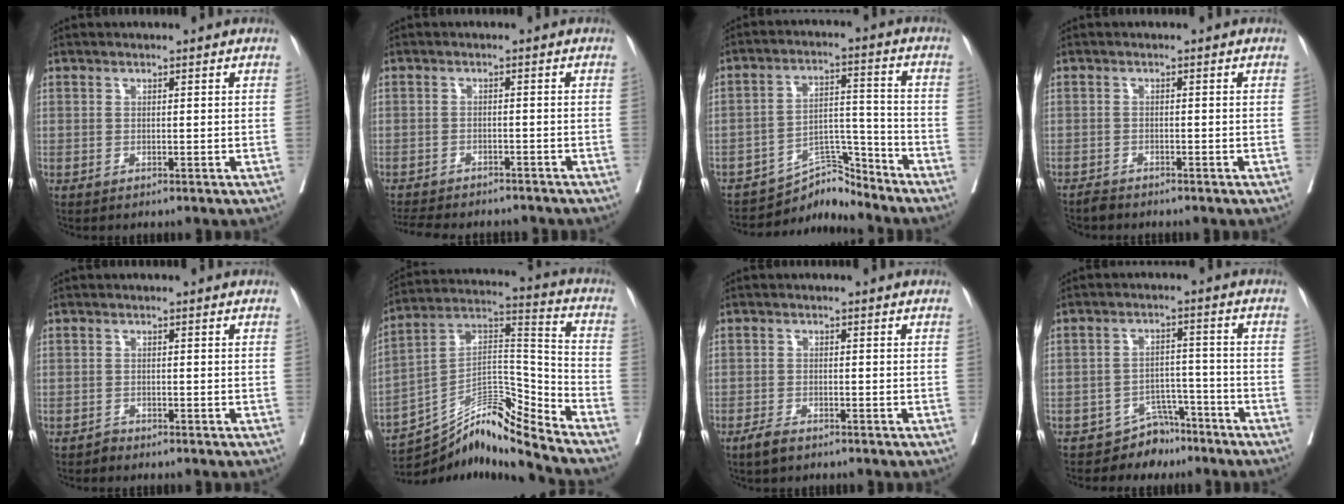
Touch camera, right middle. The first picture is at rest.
{"total": 11.4, "force": [-10.3, 2.9, 4.0], "torque": [-0.073, -0.005, -0.135]}
{"total": 6.7, "force": [-6.7, 0.8, -0.7], "torque": [0.016, 0.041, -0.112]}
{"total": 1.7, "force": [-1.7, 0.2, -0.1], "torque": [0.001, -0.006, -0.030]}
{"total": 0.7, "force": [-0.7, 0.2, -0.2], "torque": [0.003, -0.002, -0.014]}
{"total": 14.9, "force": [-14.0, -1.7, 5.0], "torque": [-0.077, 0.051, -0.248]}
{"total": 2.2, "force": [-1.7, 0.7, 1.2], "torque": [-0.029, -0.003, -0.030]}
{"total": 5.0, "force": [-4.2, 2.8, 0.1], "torque": [0.007, 0.024, -0.065]}